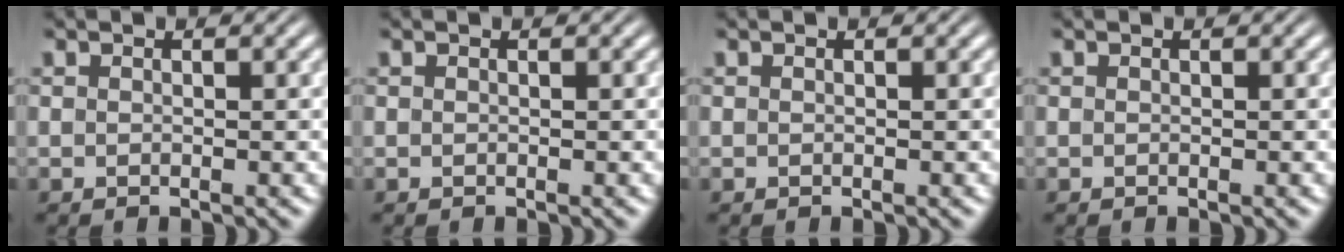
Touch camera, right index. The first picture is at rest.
{"total": 0.0}
{"total": 0.0}
{"total": 0.0}